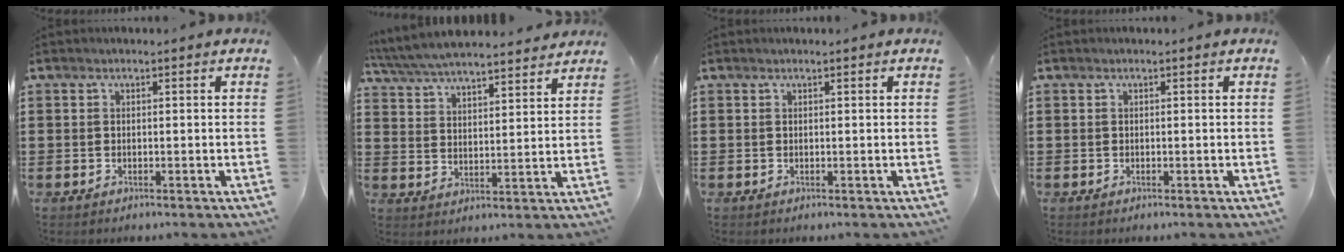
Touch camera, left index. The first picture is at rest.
{"total": 5.7, "force": [5.5, 0.7, 1.1], "torque": [-0.047, -0.027, 0.098]}
{"total": 0.0}
{"total": 0.0}